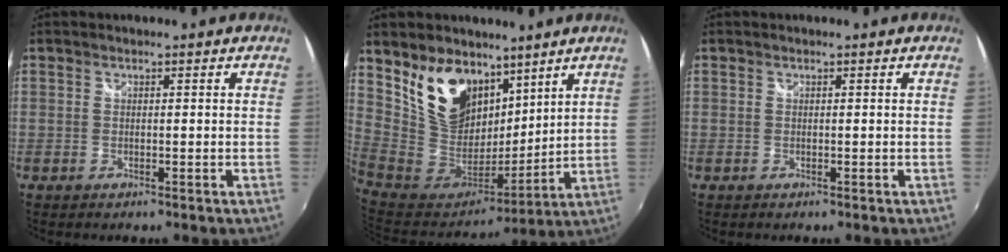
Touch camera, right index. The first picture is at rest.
{"total": 18.2, "force": [11.6, 10.9, 8.9], "torque": [-0.192, 0.013, 0.239]}
{"total": 0.0}